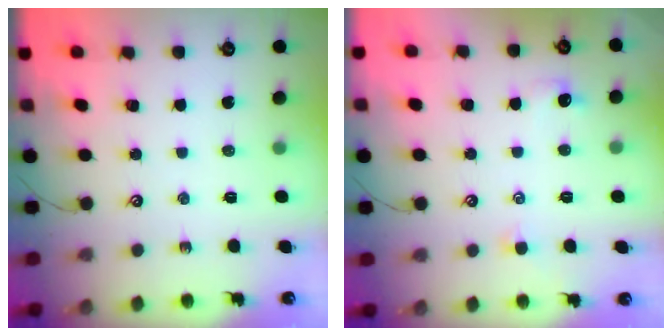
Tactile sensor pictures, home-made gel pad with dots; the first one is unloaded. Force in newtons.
{"total": 1.4, "press": 1.3, "slide": 0.6}